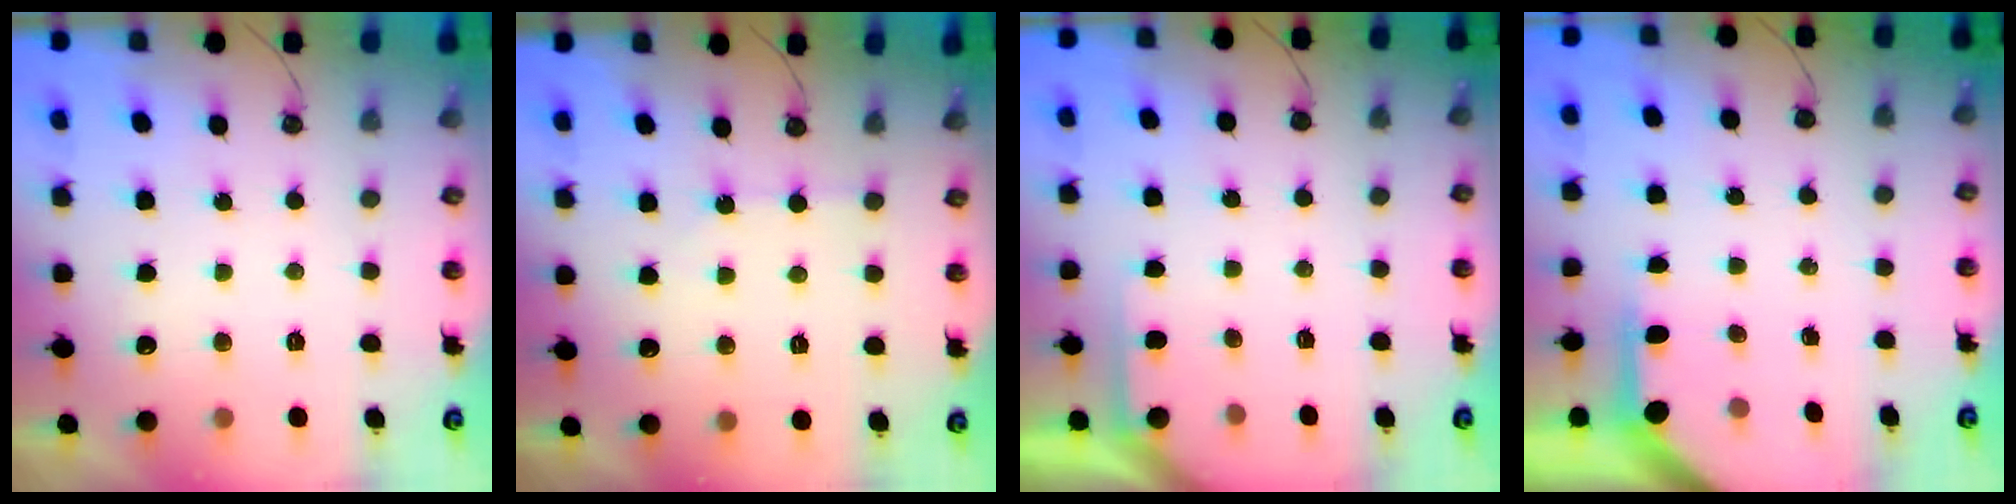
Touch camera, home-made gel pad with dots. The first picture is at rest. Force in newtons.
{"total": 1.9, "press": 1.8, "slide": 0.4}
{"total": 2.4, "press": 2.4, "slide": 0.2}
{"total": 3.8, "press": 3.8, "slide": 0.3}